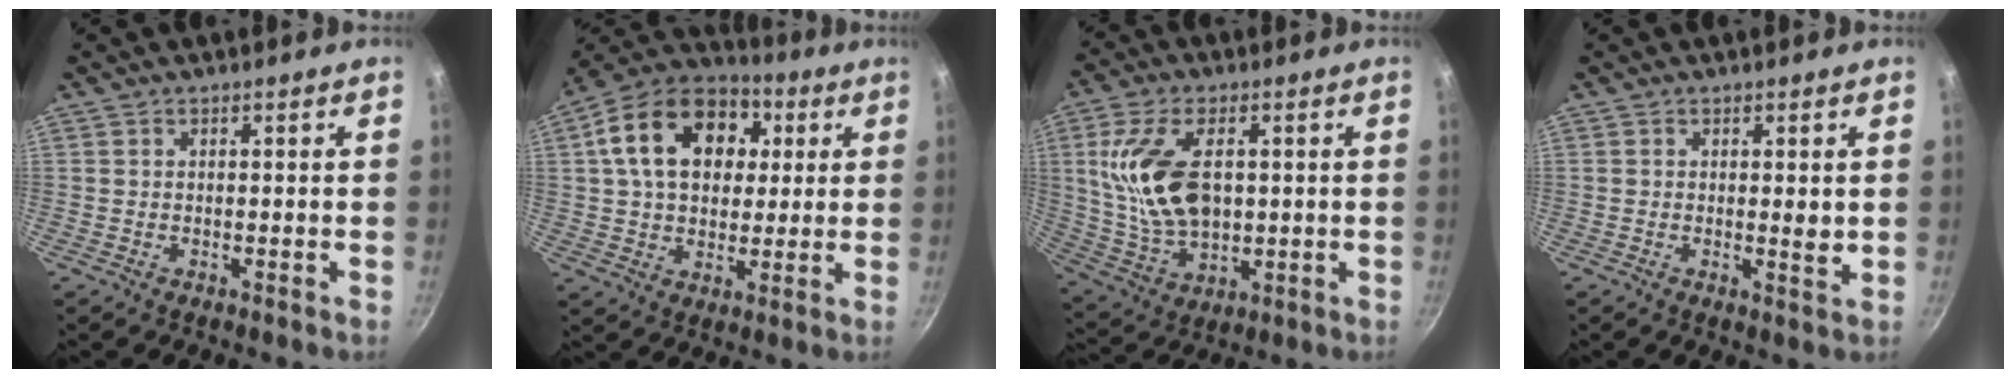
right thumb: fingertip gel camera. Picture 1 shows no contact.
{"total": 19.8, "force": [5.0, 14.0, 13.0], "torque": [-0.200, 0.021, 0.071]}
{"total": 15.8, "force": [2.4, 9.2, 12.6], "torque": [-0.225, -0.009, 0.056]}
{"total": 2.1, "force": [0.3, 0.6, 2.0], "torque": [-0.033, -0.005, 0.005]}